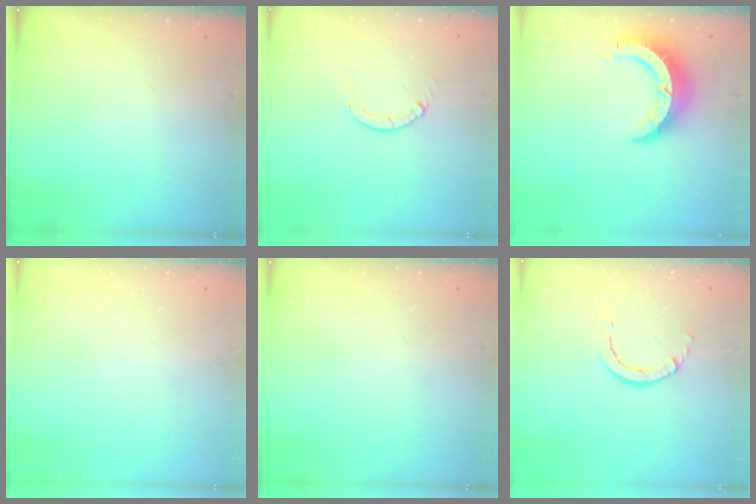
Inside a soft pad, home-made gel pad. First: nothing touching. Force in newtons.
{"total": 0.0}
{"total": 9.7, "press": 9.6, "slide": 1.0}
{"total": 0.0}
{"total": 0.0}
{"total": 2.6, "press": 2.6, "slide": 0.3}